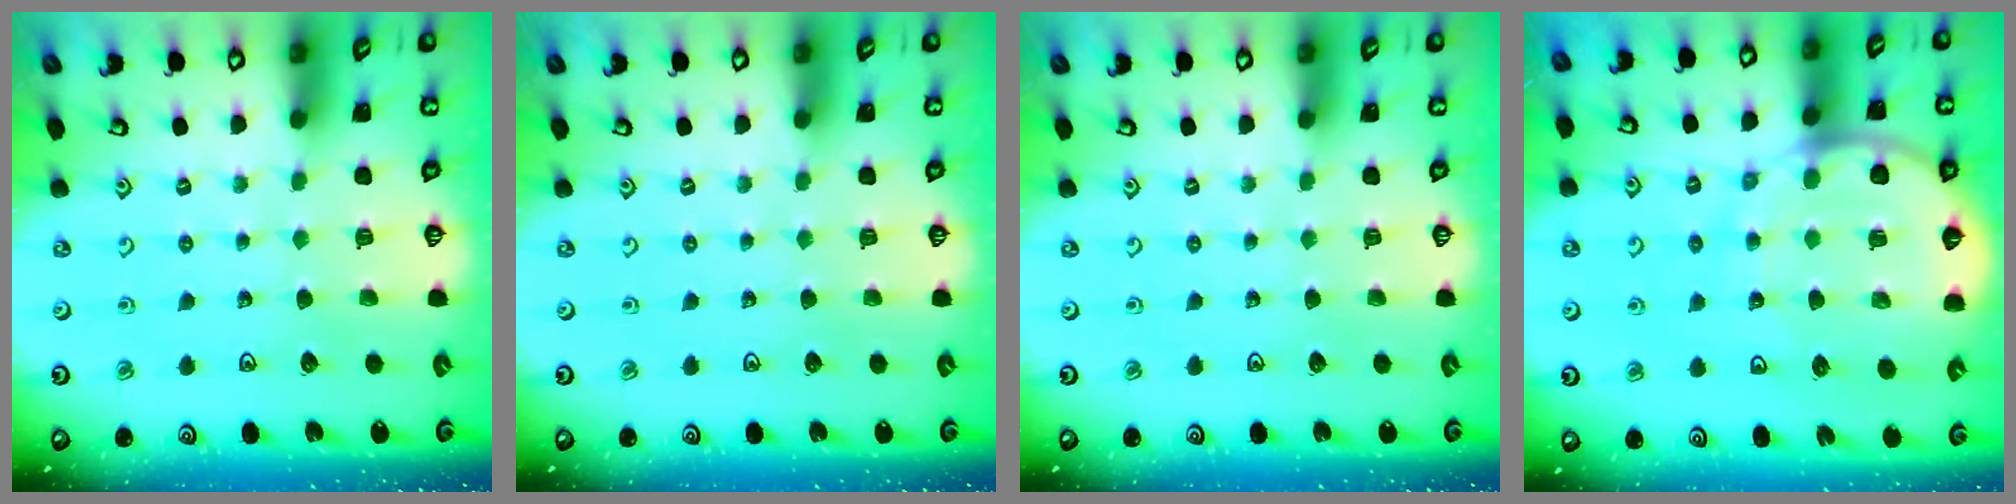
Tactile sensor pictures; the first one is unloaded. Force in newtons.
{"total": 0.0}
{"total": 0.0}
{"total": 11.7, "press": 11.6, "slide": 1.5}